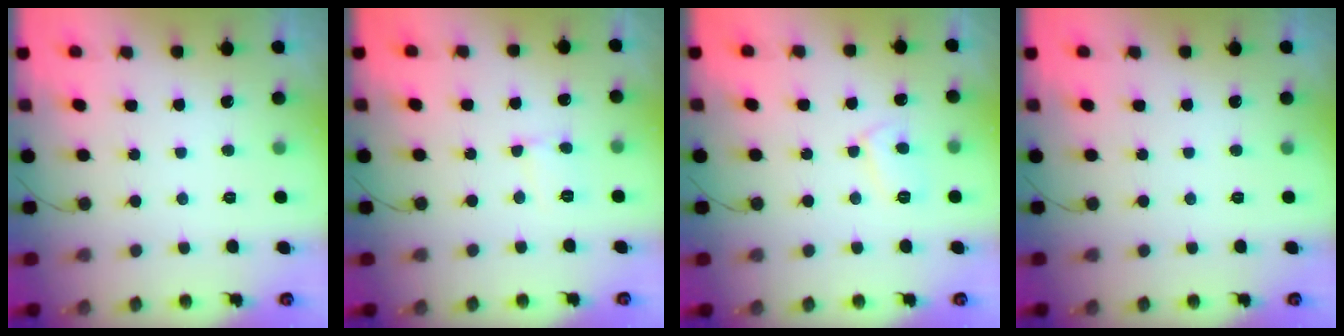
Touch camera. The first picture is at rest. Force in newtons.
{"total": 4.7, "press": 4.7, "slide": 0.5}
{"total": 5.6, "press": 5.6, "slide": 0.5}
{"total": 0.0}